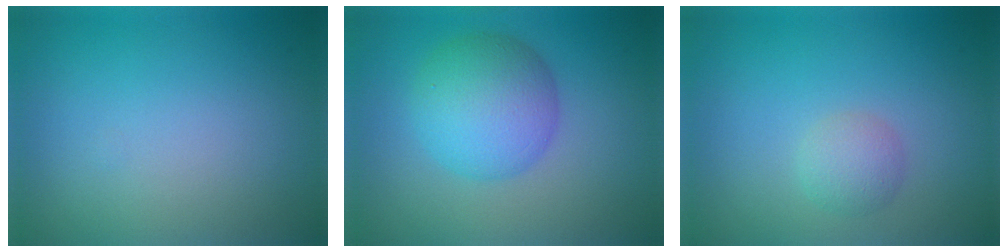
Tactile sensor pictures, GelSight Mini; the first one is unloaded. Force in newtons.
{"total": 6.1, "press": 6.1, "slide": 0.2}
{"total": 1.9, "press": 1.9, "slide": 0.1}